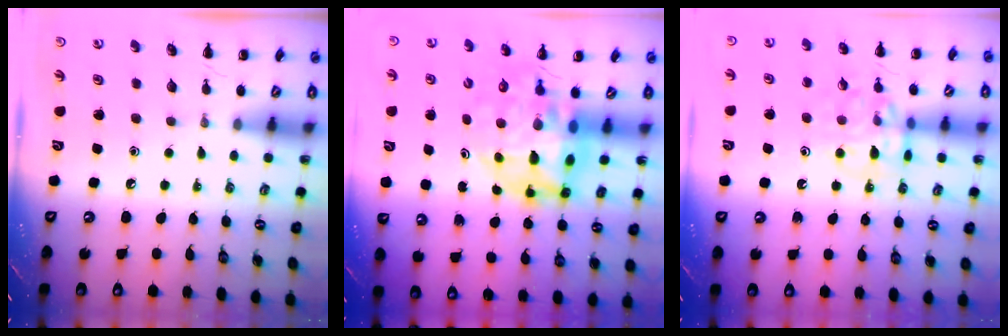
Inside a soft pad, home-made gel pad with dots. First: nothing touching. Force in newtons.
{"total": 13.8, "press": 13.2, "slide": 4.1}
{"total": 11.6, "press": 11.5, "slide": 1.6}